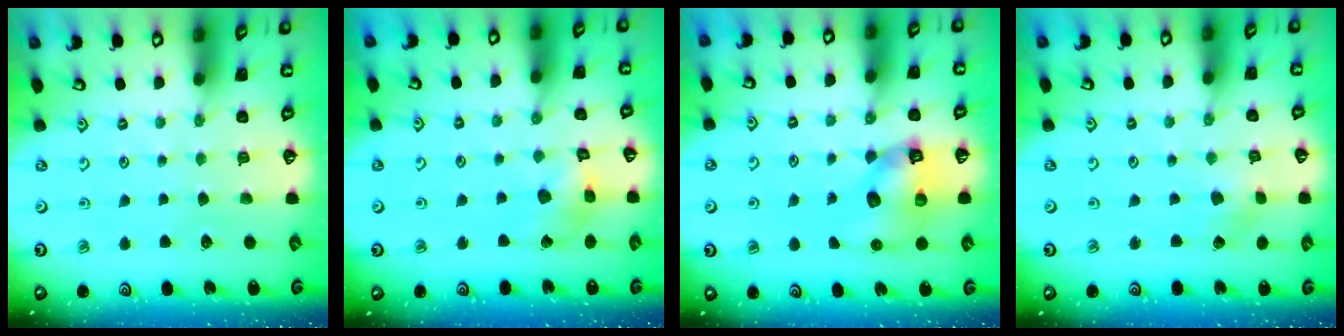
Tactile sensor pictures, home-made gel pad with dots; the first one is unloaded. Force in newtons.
{"total": 7.2, "press": 7.2, "slide": 0.6}
{"total": 10.0, "press": 9.9, "slide": 1.5}
{"total": 1.9, "press": 1.9, "slide": 0.2}